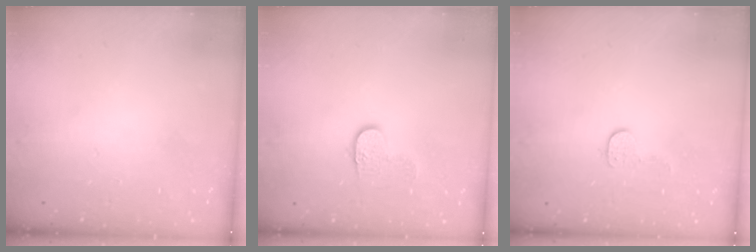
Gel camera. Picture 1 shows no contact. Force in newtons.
{"total": 6.0, "press": 6.0, "slide": 0.5}
{"total": 5.7, "press": 5.7, "slide": 0.3}